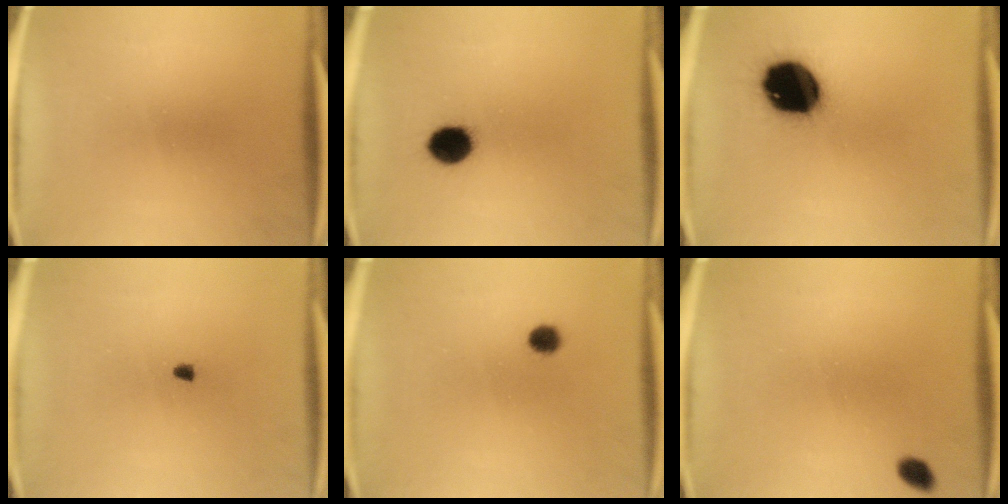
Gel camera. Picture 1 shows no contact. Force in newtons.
{"total": 6.5}
{"total": 18.5}
{"total": 1.0}
{"total": 2.6}
{"total": 2.0}